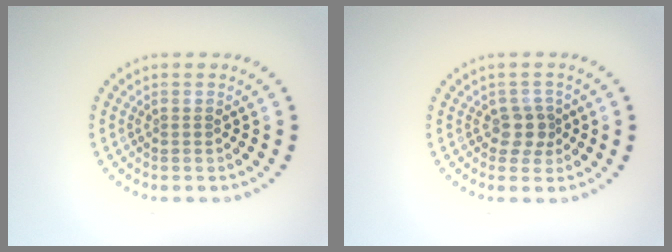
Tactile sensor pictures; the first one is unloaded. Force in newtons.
{"total": 1.9, "press": 1.6, "slide": 1.1}